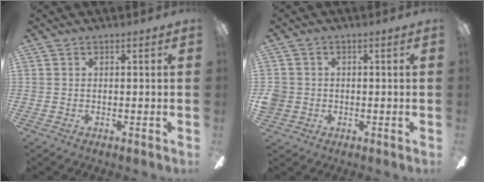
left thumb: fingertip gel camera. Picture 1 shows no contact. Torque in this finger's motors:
{"motor_torque": [-0.01, 0.02, 0.01, -0.04, 0.00]}